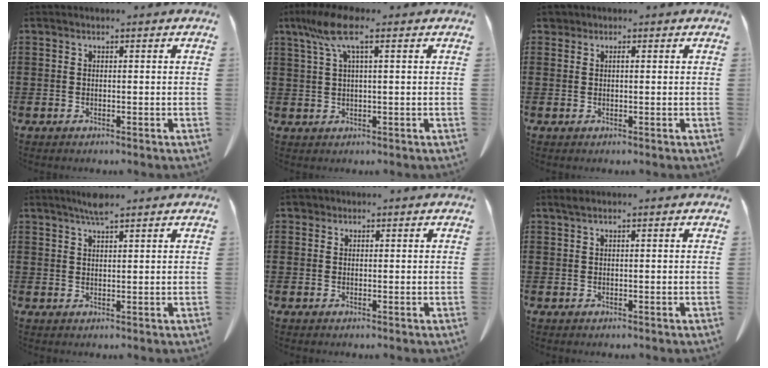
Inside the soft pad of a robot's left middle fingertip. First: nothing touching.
{"total": 6.4, "force": [2.7, 1.2, 5.7], "torque": [-0.131, 0.001, 0.042]}
{"total": 1.0, "force": [0.5, 0.7, 0.6], "torque": [-0.014, 0.006, 0.008]}
{"total": 2.8, "force": [2.3, 0.3, 1.7], "torque": [-0.036, 0.003, 0.041]}
{"total": 1.0, "force": [0.7, 0.7, 0.2], "torque": [-0.008, 0.006, 0.013]}
{"total": 0.8, "force": [0.5, 0.0, 0.7], "torque": [-0.013, 0.002, 0.008]}